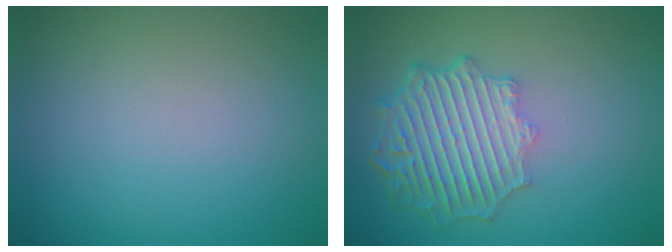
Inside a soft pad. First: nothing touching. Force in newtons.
{"total": 6.4, "press": 4.9, "slide": 4.1}